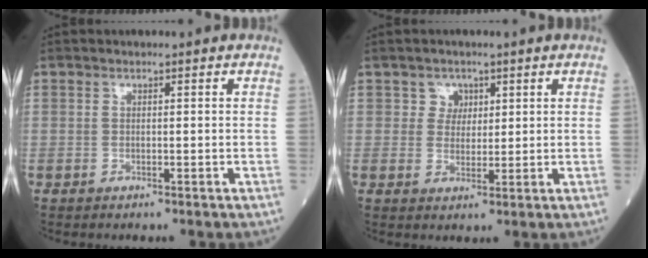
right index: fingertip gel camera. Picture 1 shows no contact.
{"total": 2.7, "force": [1.3, 2.3, 0.3], "torque": [0.003, -0.001, 0.016]}